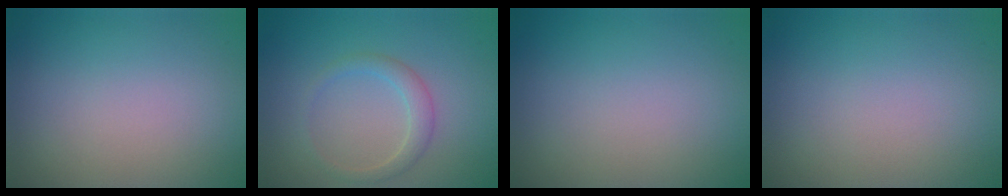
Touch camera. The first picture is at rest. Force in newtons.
{"total": 1.9, "press": 1.9, "slide": 0.1}
{"total": 0.0}
{"total": 0.0}